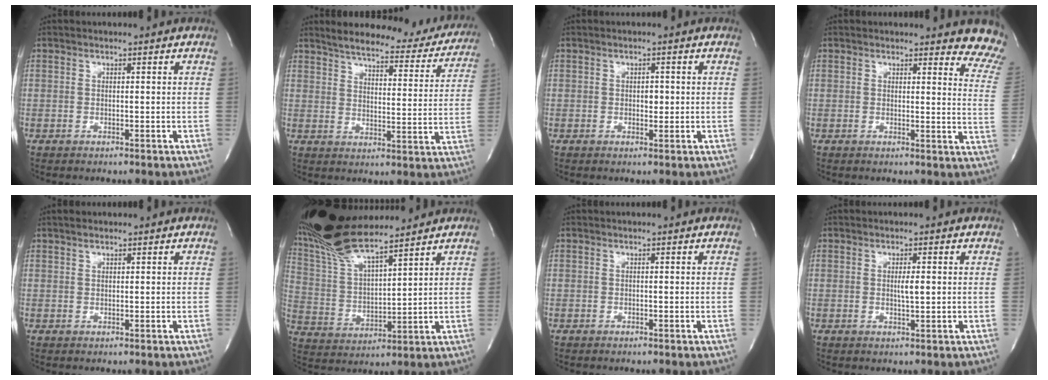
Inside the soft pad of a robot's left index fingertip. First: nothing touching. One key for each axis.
{"total": 21.6, "fx": 19.5, "fy": 5.2, "fz": 7.6, "tx": -0.105, "ty": -0.036, "tz": 0.234}
{"total": 1.6, "fx": -0.2, "fy": 1.0, "fz": 1.3, "tx": -0.018, "ty": -0.003, "tz": -0.003}
{"total": 7.7, "fx": 7.3, "fy": 1.4, "fz": 1.9, "tx": 0.009, "ty": -0.050, "tz": 0.043}
{"total": 1.2, "fx": 0.9, "fy": 0.6, "fz": 0.6, "tx": -0.013, "ty": 0.001, "tz": 0.015}
{"total": 15.5, "fx": 13.7, "fy": 1.8, "fz": 7.1, "tx": -0.154, "ty": 0.005, "tz": 0.273}
{"total": 0.0}
{"total": 1.9, "fx": 0.0, "fy": 0.3, "fz": 1.8, "tx": -0.034, "ty": -0.005, "tz": -0.001}